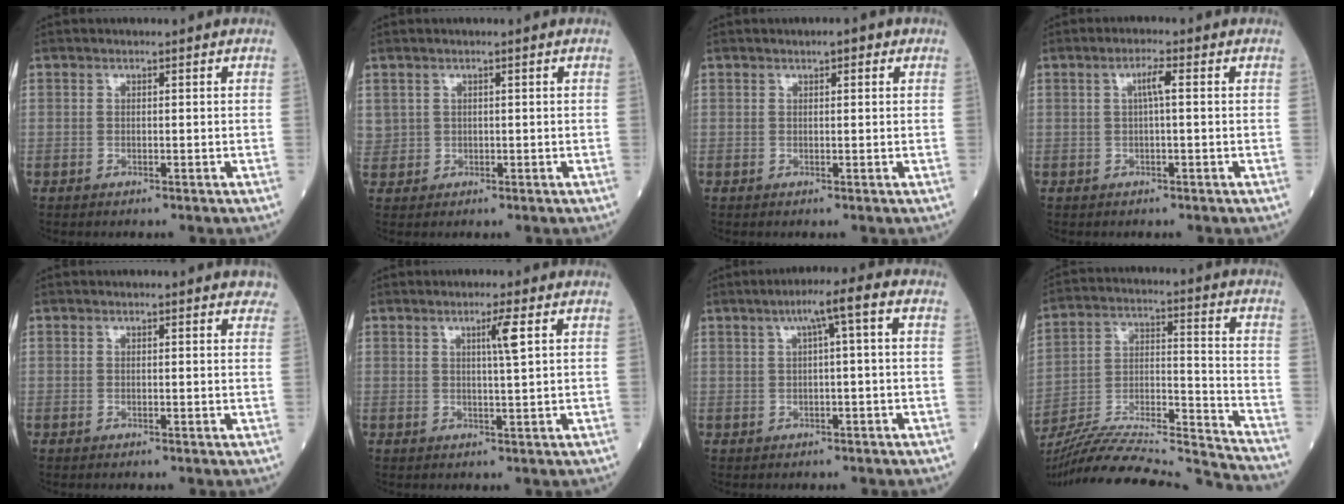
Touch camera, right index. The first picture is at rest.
{"total": 2.2, "force": [0.9, 2.0, 0.3], "torque": [0.007, 0.007, 0.018]}
{"total": 1.7, "force": [0.9, 0.7, 1.2], "torque": [-0.016, 0.006, 0.011]}
{"total": 2.5, "force": [0.5, 0.2, 2.4], "torque": [-0.045, 0.005, 0.007]}
{"total": 3.2, "force": [2.8, 0.9, 1.2], "torque": [-0.005, 0.001, 0.014]}
{"total": 3.1, "force": [1.3, -0.5, 2.8], "torque": [-0.049, -0.003, 0.021]}
{"total": 5.1, "force": [1.4, -0.2, 5.0], "torque": [-0.081, 0.020, 0.021]}
{"total": 25.8, "force": [-24.5, -0.3, 8.2], "torque": [-0.134, -0.009, -0.380]}